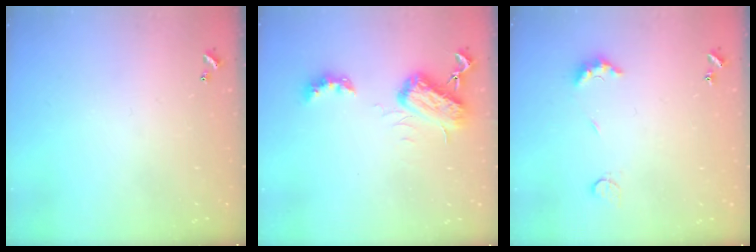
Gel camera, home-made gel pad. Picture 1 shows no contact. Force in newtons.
{"total": 5.9, "press": 5.8, "slide": 0.9}
{"total": 4.3, "press": 4.2, "slide": 0.9}